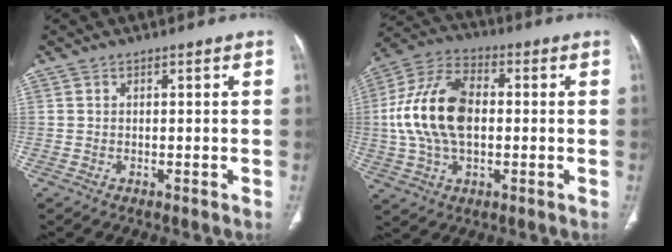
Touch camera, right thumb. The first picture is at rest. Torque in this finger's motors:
{"motor_torque": [0.81, 2.90, 1.82, -0.54, 0.21]}